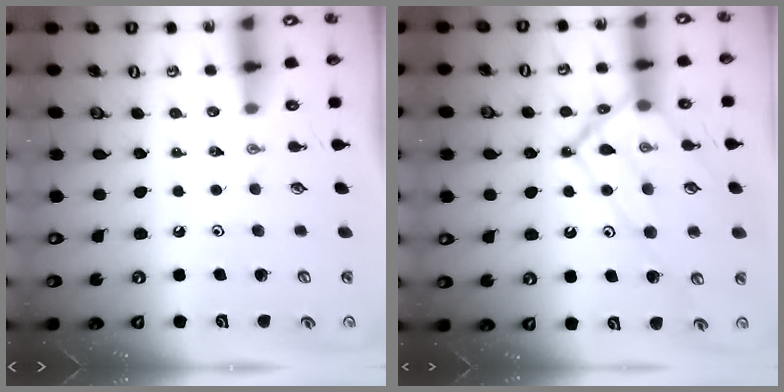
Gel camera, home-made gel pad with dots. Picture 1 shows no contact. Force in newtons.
{"total": 15.7, "press": 15.6, "slide": 1.5}